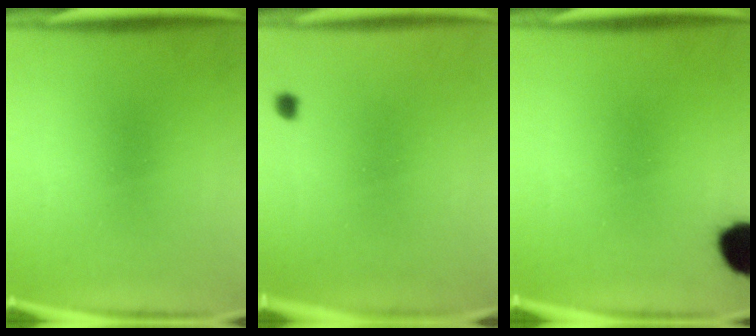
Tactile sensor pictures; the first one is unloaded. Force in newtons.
{"total": 1.0}
{"total": 9.4}